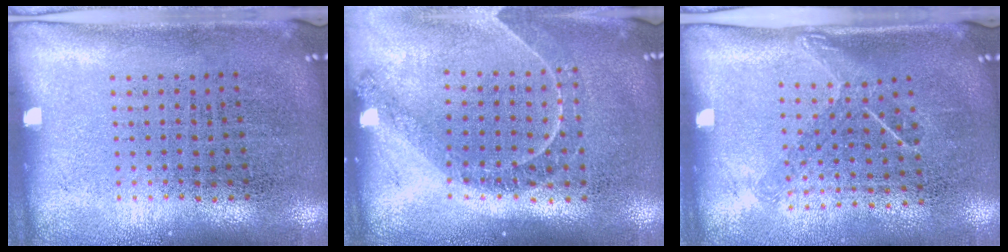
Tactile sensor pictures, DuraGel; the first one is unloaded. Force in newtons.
{"total": 1.2, "press": 1.1, "slide": 0.4}
{"total": 1.2, "press": 0.9, "slide": 0.9}